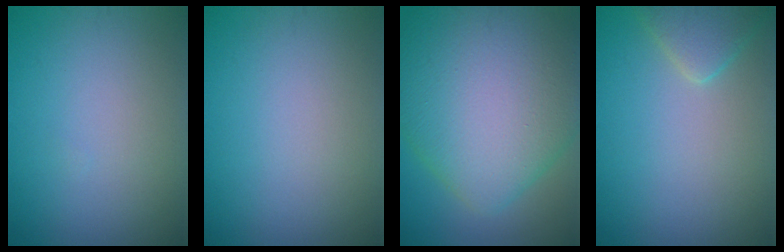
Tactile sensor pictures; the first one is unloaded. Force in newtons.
{"total": 0.0}
{"total": 13.3, "press": 13.3, "slide": 0.5}
{"total": 2.6, "press": 2.6, "slide": 0.2}